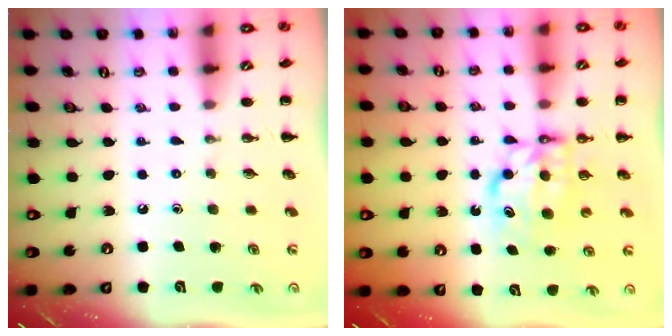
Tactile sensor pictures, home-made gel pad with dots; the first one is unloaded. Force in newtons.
{"total": 6.8, "press": 6.7, "slide": 0.5}